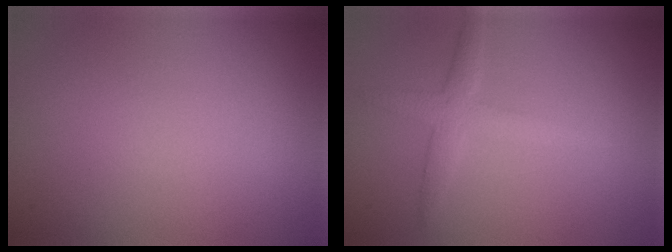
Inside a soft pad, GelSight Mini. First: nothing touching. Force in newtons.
{"total": 2.8, "press": 2.8, "slide": 0.1}